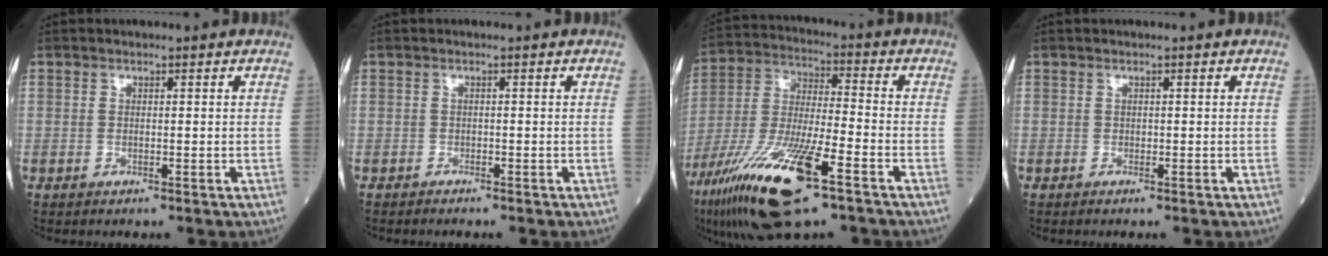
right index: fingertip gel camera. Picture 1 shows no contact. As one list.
[{"total": 0.8, "force": [-0.8, 0.1, 0.2], "torque": [-0.007, -0.001, -0.013]}, {"total": 19.6, "force": [-10.7, 3.4, 16.1], "torque": [-0.335, -0.045, -0.192]}, {"total": 0.0}]